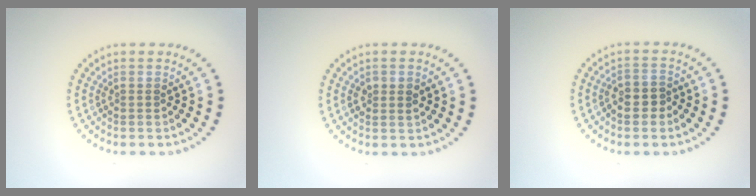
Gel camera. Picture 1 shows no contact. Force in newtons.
{"total": 1.5, "press": 1.5, "slide": 0.3}
{"total": 2.3, "press": 2.2, "slide": 0.9}